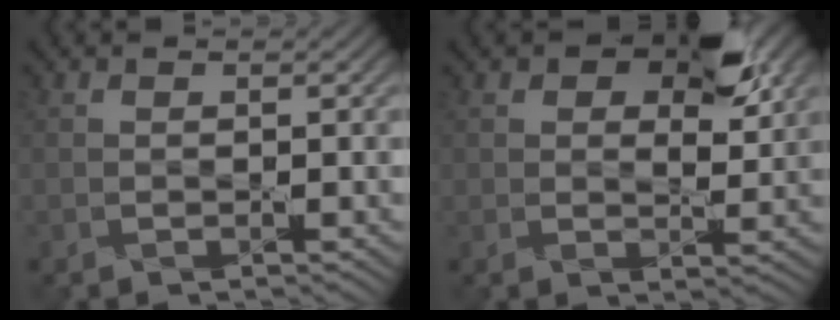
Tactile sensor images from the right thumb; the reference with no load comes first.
{"total": 8.5, "force": [4.2, 4.8, 5.7], "torque": [-0.083, -0.005, 0.065]}